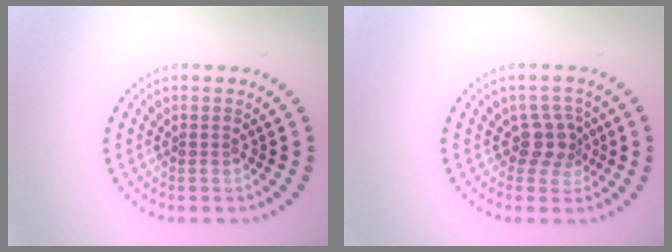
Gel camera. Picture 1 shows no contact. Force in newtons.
{"total": 2.6, "press": 2.0, "slide": 1.7}